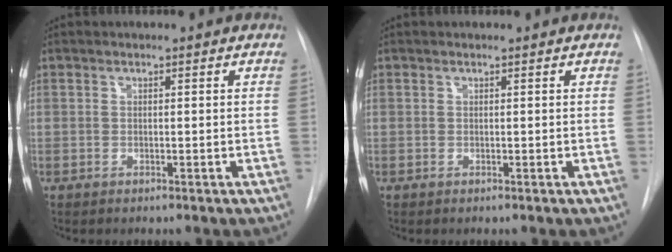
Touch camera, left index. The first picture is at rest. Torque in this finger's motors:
{"motor_torque": [-0.05, 0.10, 0.00, 0.00]}